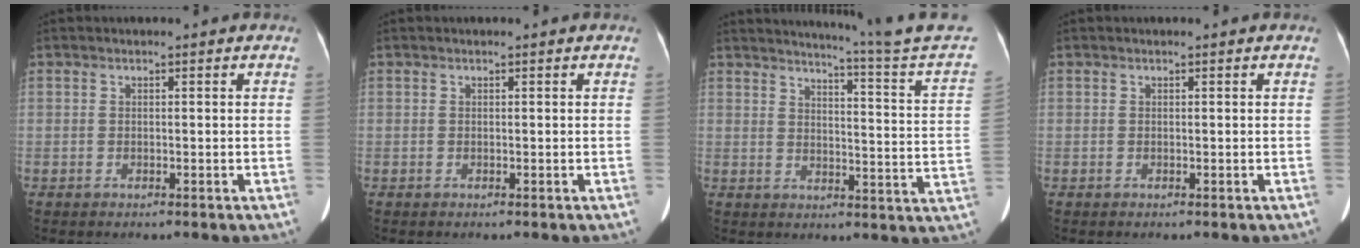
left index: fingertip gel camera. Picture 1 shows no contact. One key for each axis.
{"total": 0.0}
{"total": 15.6, "fx": 14.4, "fy": -3.5, "fz": 4.9, "tx": -0.085, "ty": -0.099, "tz": 0.170}
{"total": 0.0}